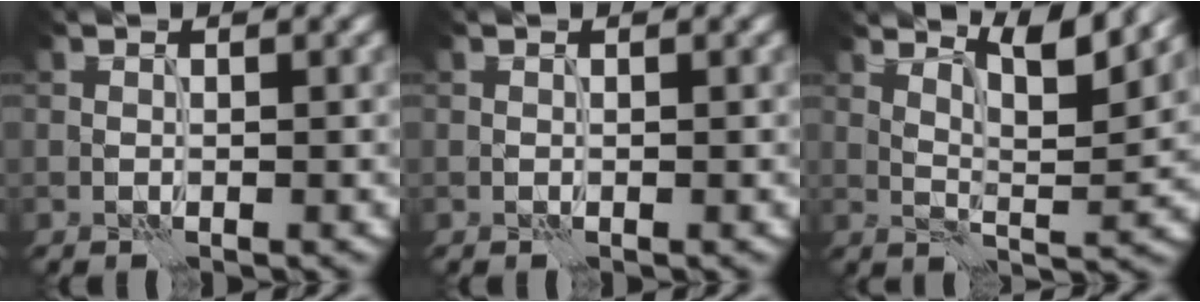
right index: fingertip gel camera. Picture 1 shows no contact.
{"total": 0.0}
{"total": 5.6, "force": [4.0, 1.1, 3.9], "torque": [-0.064, -0.003, 0.068]}